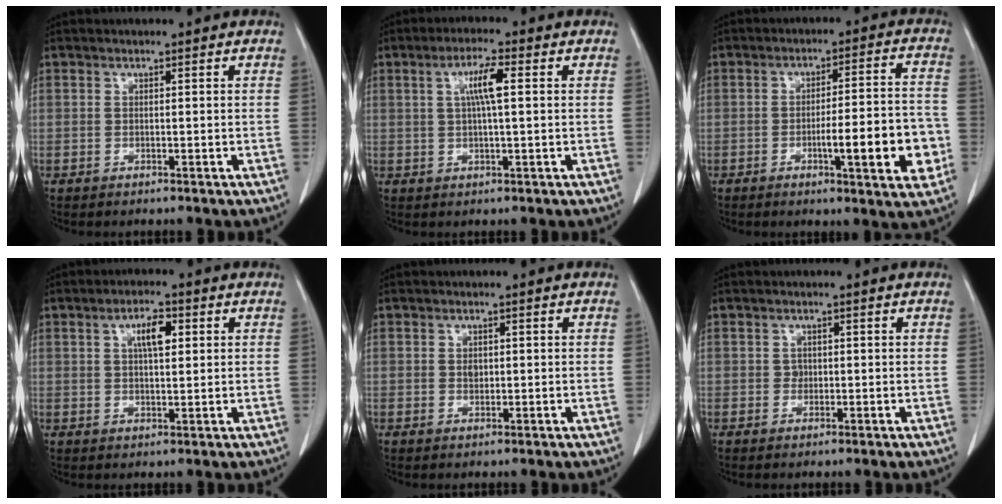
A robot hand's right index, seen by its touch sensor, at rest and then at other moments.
{"total": 4.9, "force": [1.1, 0.3, 4.8], "torque": [-0.091, 0.005, 0.019]}
{"total": 11.7, "force": [-3.5, 1.6, 11.1], "torque": [-0.154, 0.009, -0.044]}
{"total": 4.5, "force": [1.5, 1.4, 4.0], "torque": [-0.072, 0.005, 0.024]}
{"total": 1.1, "force": [0.1, 0.8, 0.7], "torque": [-0.013, 0.000, 0.002]}
{"total": 0.9, "force": [0.0, 0.8, 0.3], "torque": [-0.002, 0.002, -0.001]}